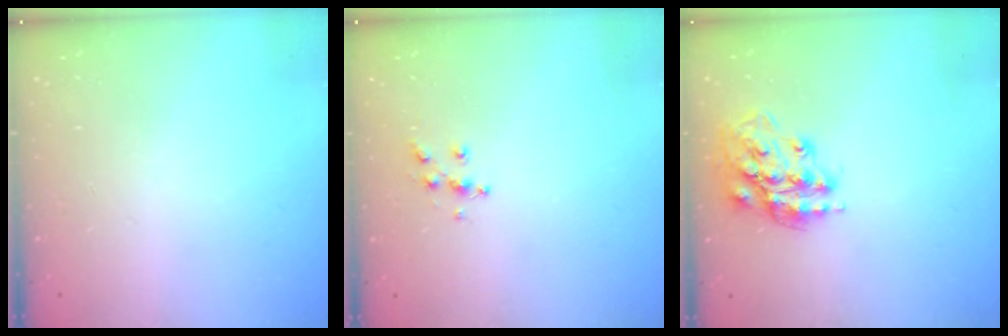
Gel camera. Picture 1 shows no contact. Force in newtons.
{"total": 6.1, "press": 6.1, "slide": 0.4}
{"total": 16.1, "press": 16.1, "slide": 1.5}